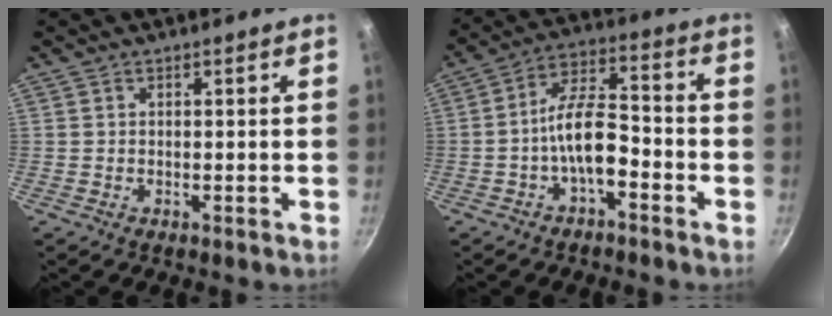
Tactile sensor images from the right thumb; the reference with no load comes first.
{"total": 9.0, "force": [-3.7, 3.8, 7.2], "torque": [-0.117, 0.047, -0.073]}